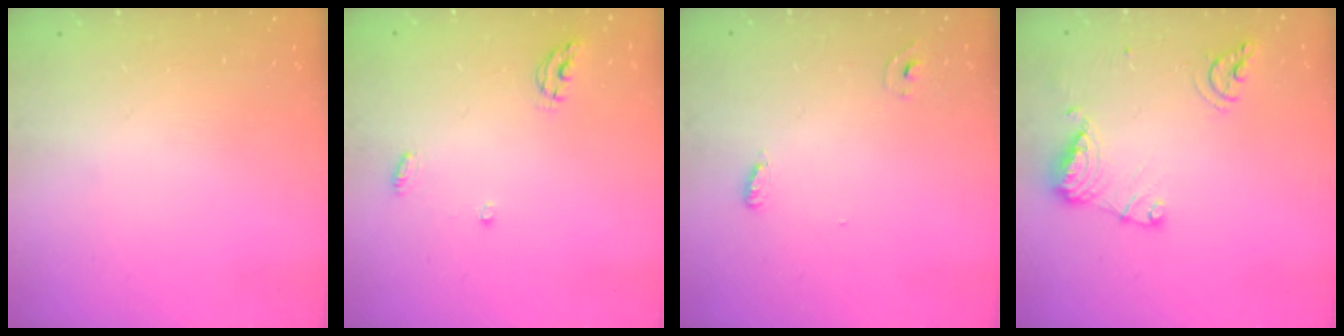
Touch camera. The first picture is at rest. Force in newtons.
{"total": 4.9, "press": 4.8, "slide": 0.4}
{"total": 3.5, "press": 3.2, "slide": 1.4}
{"total": 11.9, "press": 11.9, "slide": 1.3}